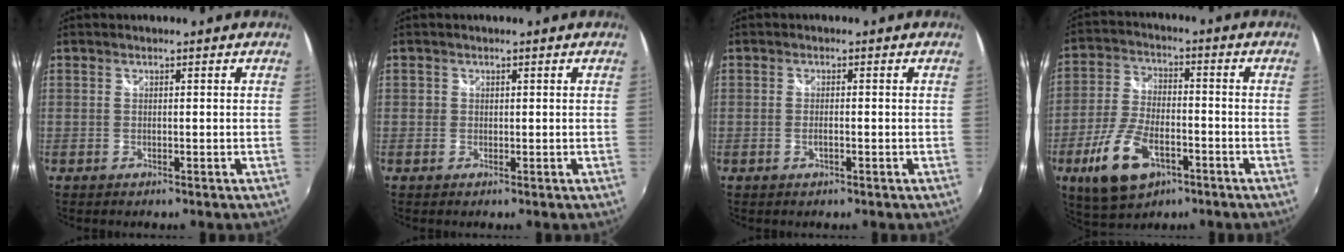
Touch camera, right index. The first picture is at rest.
{"total": 1.1, "force": [-0.1, 1.1, 0.2], "torque": [-0.003, -0.001, -0.005]}
{"total": 1.2, "force": [-0.5, 0.4, 1.1], "torque": [-0.023, -0.002, -0.008]}
{"total": 13.2, "force": [-6.2, 6.6, 9.6], "torque": [-0.211, -0.010, -0.107]}